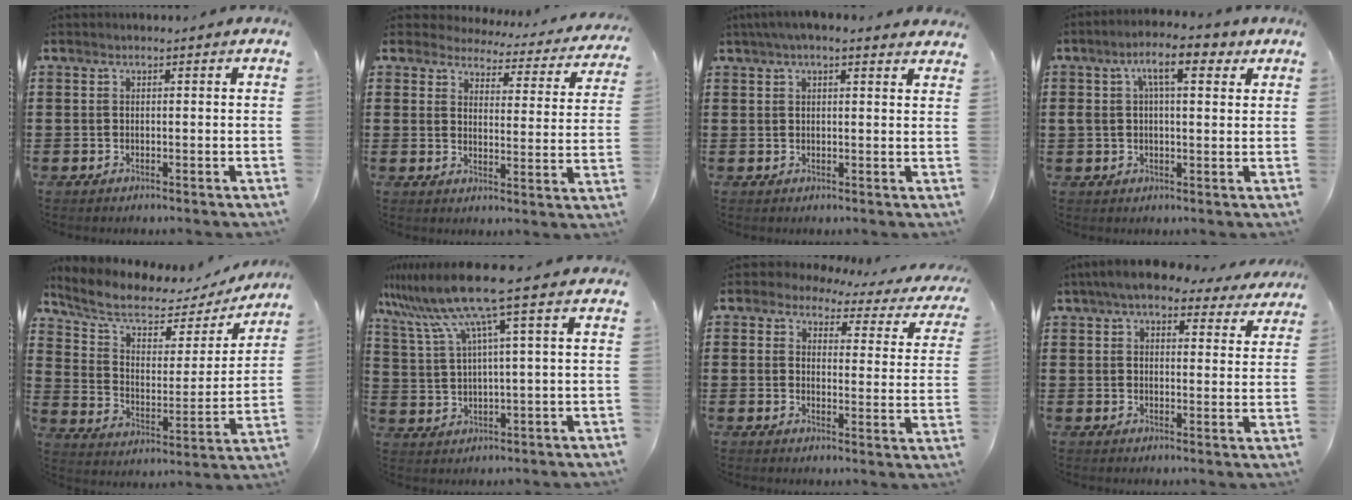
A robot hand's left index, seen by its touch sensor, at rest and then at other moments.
{"total": 3.5, "force": [3.4, 0.5, 0.4], "torque": [-0.024, -0.028, 0.054]}
{"total": 3.2, "force": [2.5, 0.4, 2.0], "torque": [-0.045, 0.006, 0.044]}
{"total": 8.4, "force": [3.9, 3.0, 6.9], "torque": [-0.119, 0.006, 0.059]}
{"total": 7.4, "force": [5.6, 3.1, 3.8], "torque": [-0.104, -0.031, 0.093]}
{"total": 10.2, "force": [5.9, 0.0, 8.4], "torque": [-0.209, -0.032, 0.089]}
{"total": 3.3, "force": [2.7, 1.5, 1.1], "torque": [-0.041, -0.012, 0.043]}
{"total": 6.3, "force": [5.3, 1.5, 3.1], "torque": [-0.070, -0.010, 0.096]}